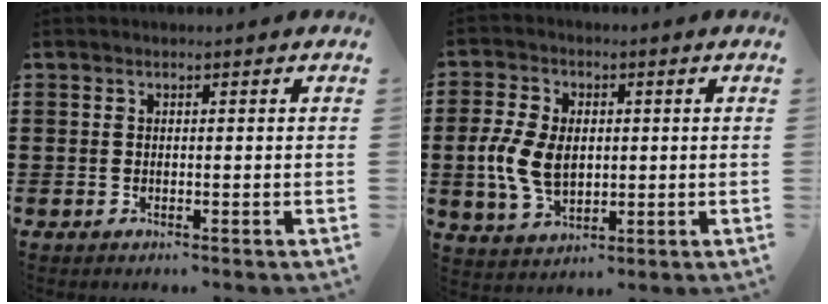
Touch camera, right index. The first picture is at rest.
{"total": 7.9, "force": [-0.1, 5.2, 6.0], "torque": [-0.152, 0.005, -0.008]}